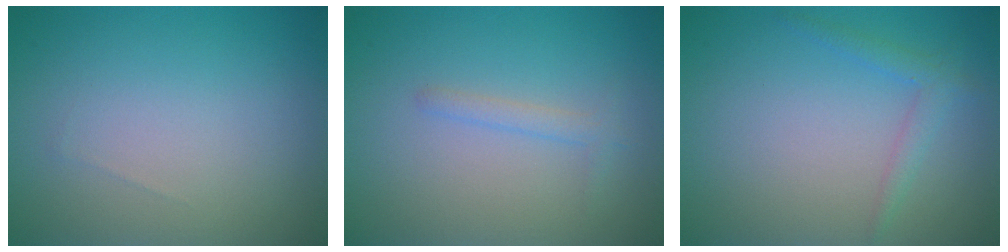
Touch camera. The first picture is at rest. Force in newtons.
{"total": 1.2, "press": 1.2, "slide": 0.0}
{"total": 1.6, "press": 1.6, "slide": 0.1}